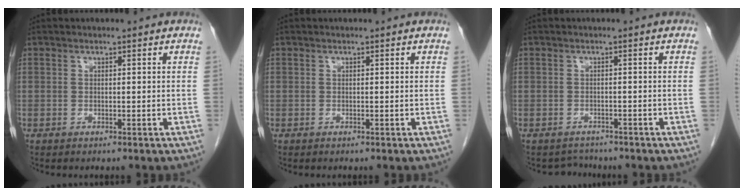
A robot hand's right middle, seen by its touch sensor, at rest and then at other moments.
{"total": 0.0}
{"total": 2.1, "force": [-1.9, 0.7, -0.5], "torque": [0.005, -0.005, -0.028]}